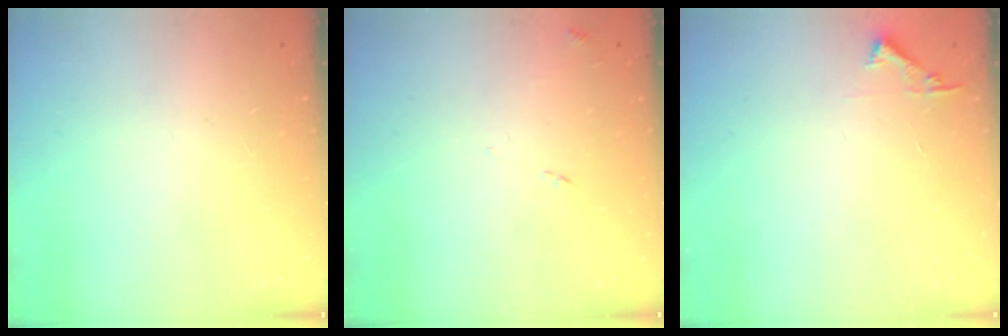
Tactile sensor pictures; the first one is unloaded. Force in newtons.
{"total": 7.4, "press": 7.4, "slide": 0.7}
{"total": 4.4, "press": 4.4, "slide": 0.4}